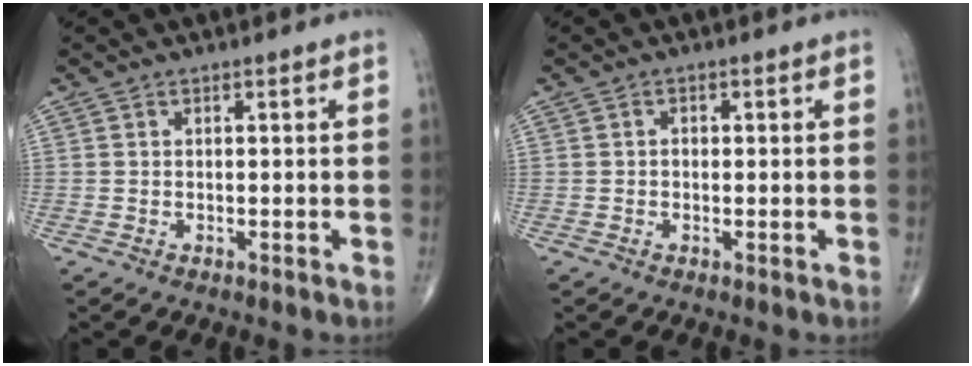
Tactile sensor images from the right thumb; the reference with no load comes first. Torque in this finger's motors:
{"motor_torque": [-0.62, -0.01, 0.25, 0.19, 0.03]}